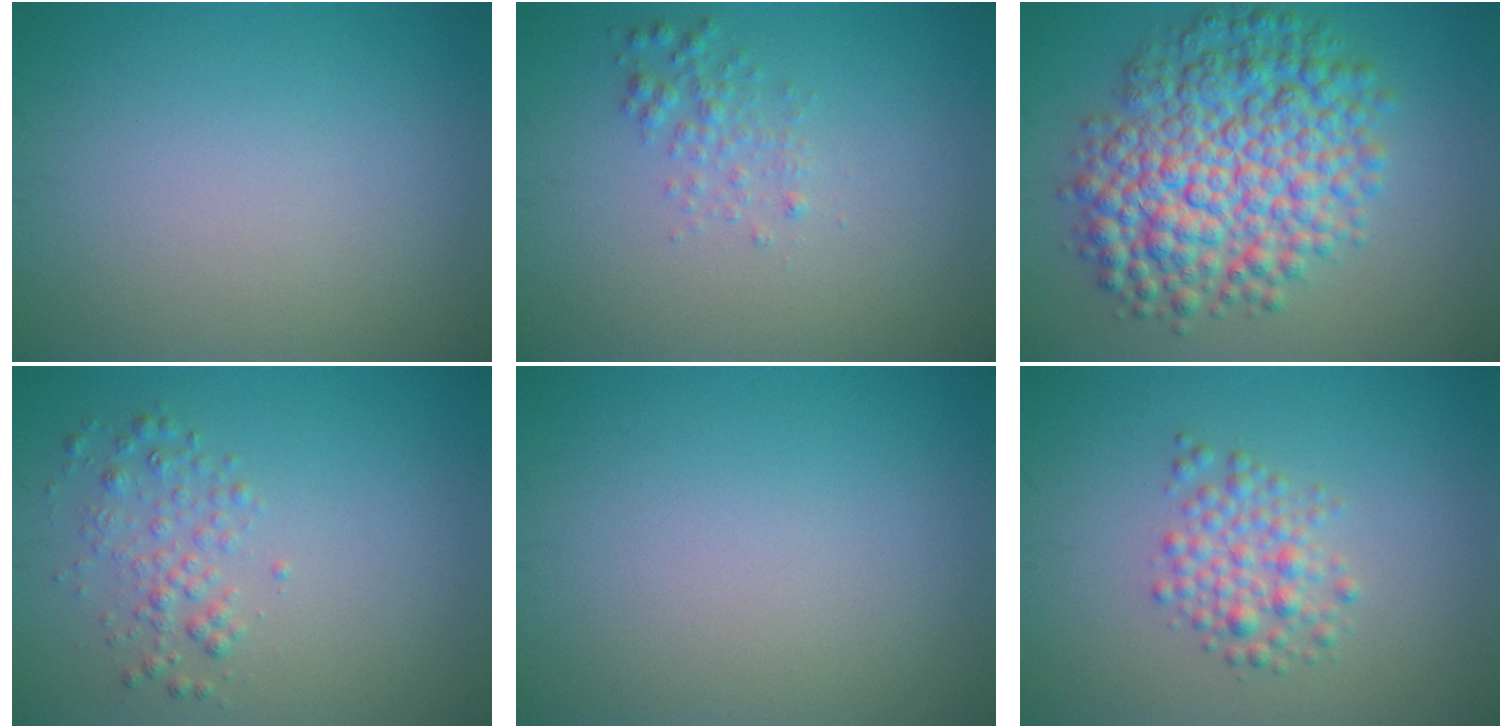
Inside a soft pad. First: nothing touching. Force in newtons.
{"total": 1.5, "press": 1.5, "slide": 0.1}
{"total": 10.0, "press": 10.0, "slide": 0.1}
{"total": 2.0, "press": 2.0, "slide": 0.1}
{"total": 0.0}
{"total": 2.8, "press": 2.8, "slide": 0.1}